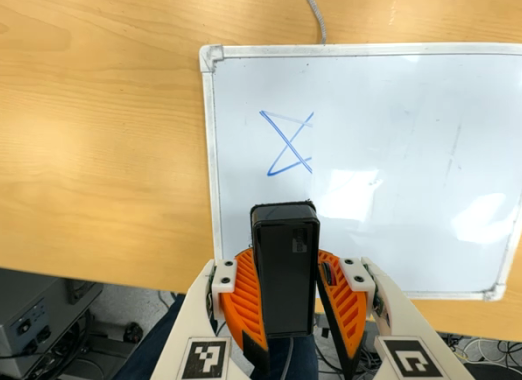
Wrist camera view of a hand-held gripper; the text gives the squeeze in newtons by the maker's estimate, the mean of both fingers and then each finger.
{"total": 9.6, "left": 10.2, "right": 9.0}